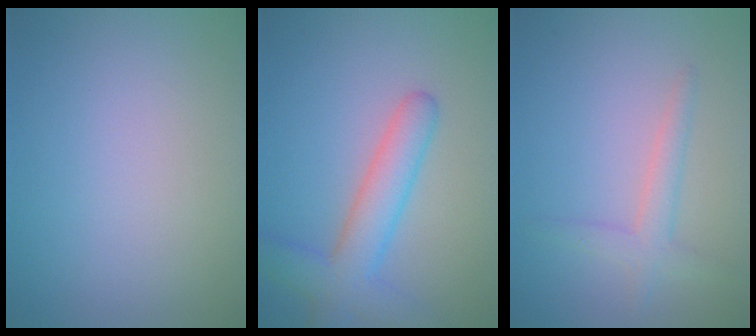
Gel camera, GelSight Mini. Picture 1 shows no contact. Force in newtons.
{"total": 5.3, "press": 5.2, "slide": 0.2}
{"total": 2.3, "press": 2.3, "slide": 0.1}